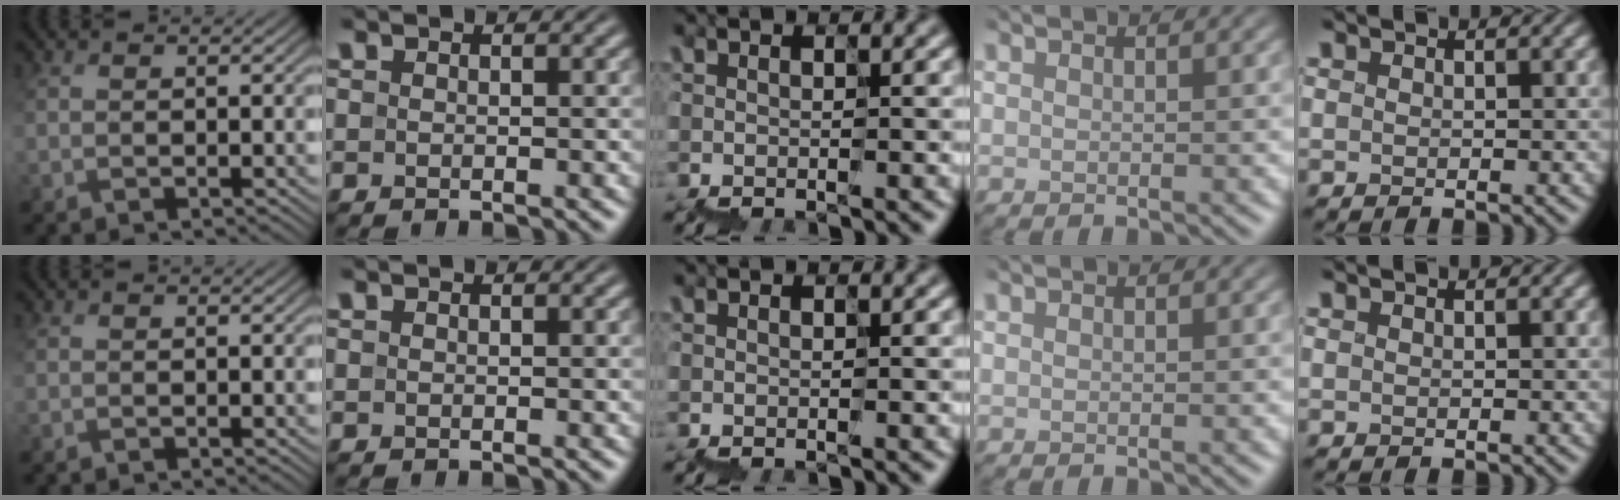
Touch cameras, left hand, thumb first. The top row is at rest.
{}